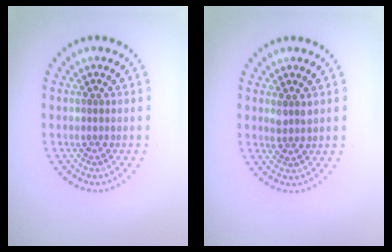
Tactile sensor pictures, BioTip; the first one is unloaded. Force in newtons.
{"total": 1.5, "press": 1.3, "slide": 0.6}